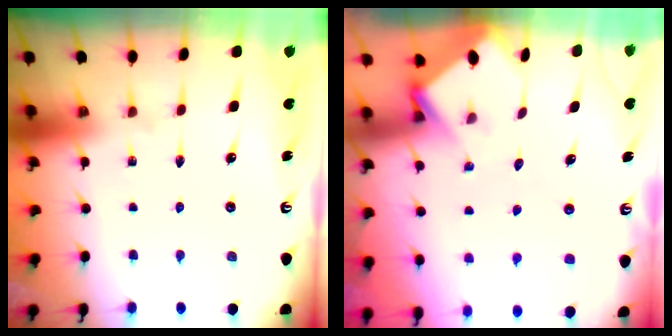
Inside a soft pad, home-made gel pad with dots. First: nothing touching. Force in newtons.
{"total": 3.5, "press": 3.5, "slide": 0.3}